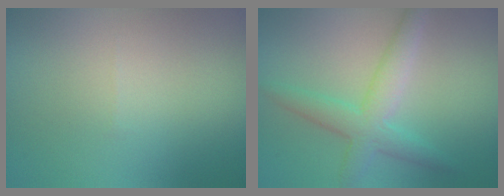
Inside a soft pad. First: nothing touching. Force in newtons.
{"total": 3.9, "press": 3.9, "slide": 0.1}